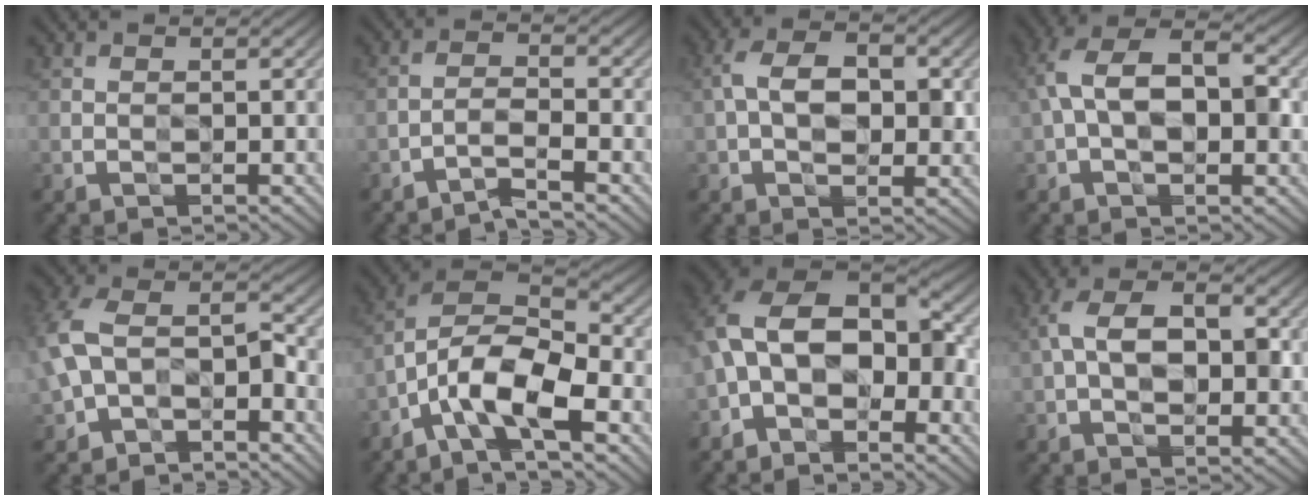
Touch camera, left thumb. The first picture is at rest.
{"total": 2.8, "force": [-2.4, 0.2, 1.4], "torque": [-0.026, 0.005, -0.058]}
{"total": 6.6, "force": [0.7, 4.0, 5.1], "torque": [-0.098, 0.003, 0.007]}
{"total": 9.3, "force": [0.7, 5.4, 7.6], "torque": [-0.147, 0.014, 0.003]}
{"total": 8.7, "force": [-2.6, 5.6, 6.1], "torque": [-0.134, 0.001, -0.063]}
{"total": 11.7, "force": [-5.3, 4.6, 9.3], "torque": [-0.184, -0.004, -0.110]}
{"total": 12.4, "force": [-1.9, 7.8, 9.4], "torque": [-0.188, 0.000, -0.046]}
{"total": 7.3, "force": [0.9, 4.3, 5.9], "torque": [-0.115, 0.008, 0.008]}